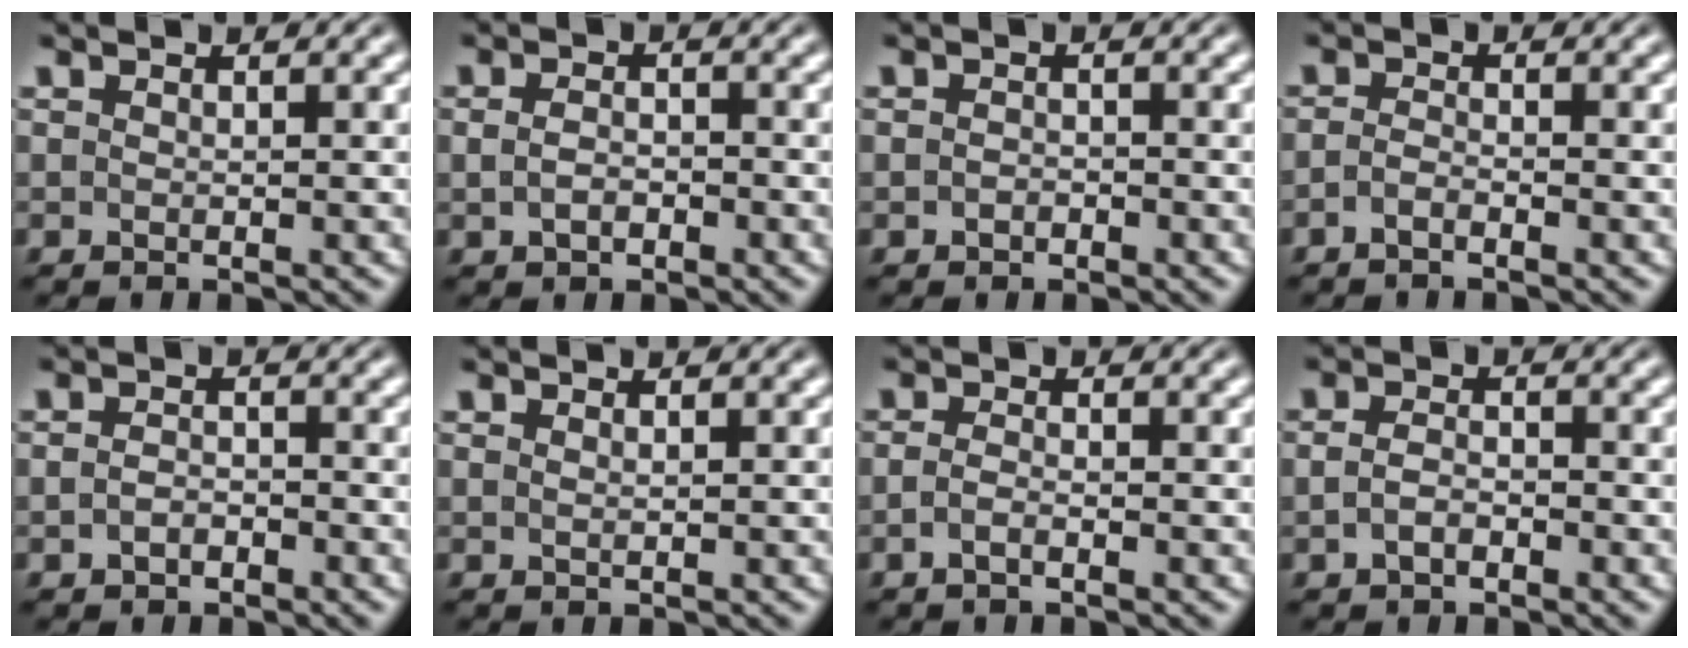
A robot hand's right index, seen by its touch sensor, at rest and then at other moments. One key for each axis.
{"total": 1.3, "fx": -0.8, "fy": 0.6, "fz": 0.9, "tx": -0.010, "ty": -0.008, "tz": -0.005}
{"total": 0.8, "fx": -0.7, "fy": 0.1, "fz": 0.0, "tx": 0.003, "ty": -0.007, "tz": -0.009}
{"total": 1.6, "fx": -1.4, "fy": -0.4, "fz": 0.4, "tx": -0.007, "ty": -0.009, "tz": -0.024}
{"total": 1.2, "fx": -1.2, "fy": 0.3, "fz": 0.2, "tx": 0.002, "ty": -0.006, "tz": -0.017}
{"total": 1.0, "fx": 0.4, "fy": -0.9, "fz": 0.1, "tx": 0.006, "ty": -0.004, "tz": 0.013}
{"total": 1.3, "fx": -0.9, "fy": -0.3, "fz": 0.8, "tx": -0.017, "ty": -0.006, "tz": -0.014}
{"total": 1.6, "fx": -1.1, "fy": 0.5, "fz": 1.0, "tx": -0.014, "ty": -0.007, "tz": -0.013}